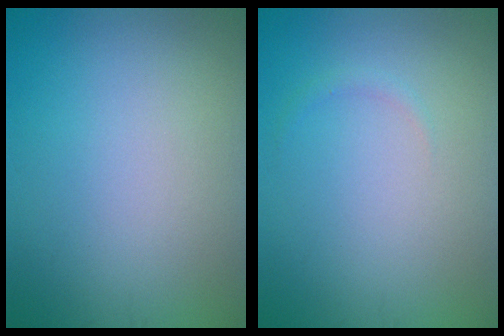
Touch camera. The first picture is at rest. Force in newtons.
{"total": 0.6, "press": 0.6, "slide": 0.0}